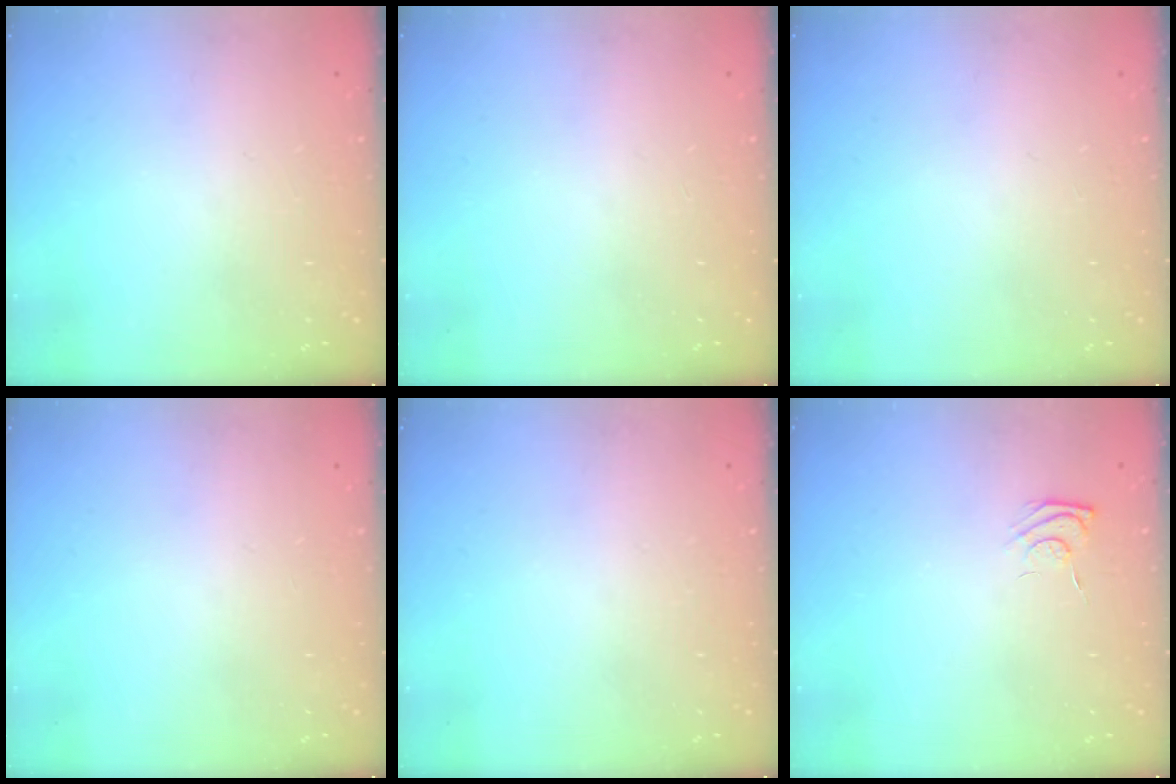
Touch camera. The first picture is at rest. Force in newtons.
{"total": 0.0}
{"total": 0.0}
{"total": 0.0}
{"total": 0.0}
{"total": 4.9, "press": 4.7, "slide": 1.1}